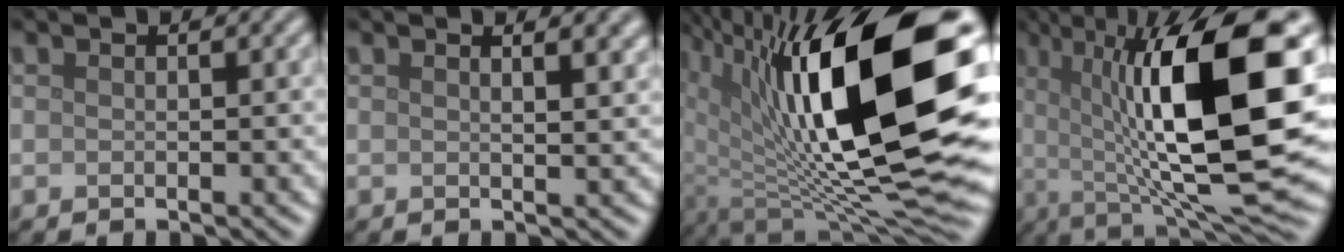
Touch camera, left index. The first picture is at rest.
{"total": 3.3, "force": [1.9, 1.3, 2.3], "torque": [-0.011, 0.013, 0.011]}
{"total": 18.9, "force": [4.2, 7.6, 16.9], "torque": [-0.277, -0.009, 0.078]}
{"total": 16.4, "force": [2.2, 4.9, 15.5], "torque": [-0.233, -0.002, 0.030]}